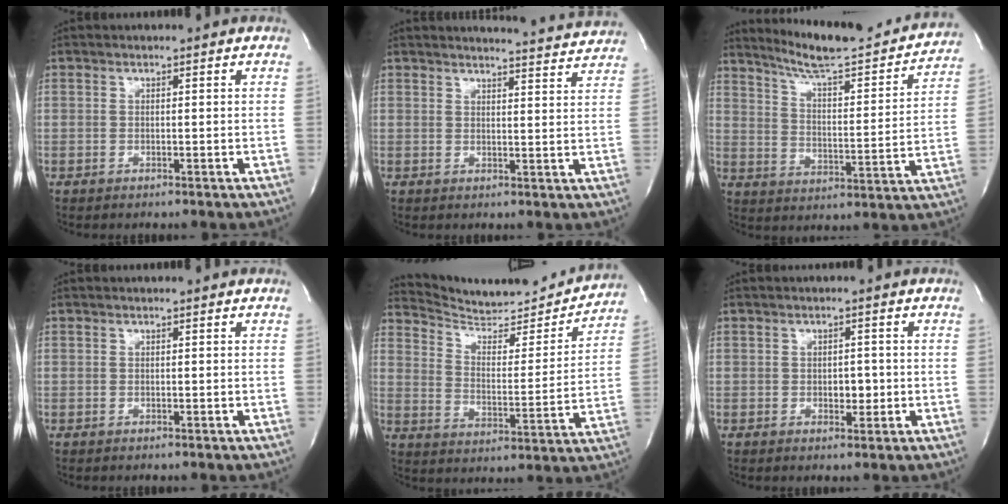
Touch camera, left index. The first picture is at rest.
{"total": 9.8, "force": [9.7, -0.5, 1.3], "torque": [-0.019, -0.031, 0.101]}
{"total": 21.2, "force": [19.2, 2.1, 8.8], "torque": [-0.132, -0.027, 0.264]}
{"total": 0.0}
{"total": 17.7, "force": [17.2, 2.5, 3.6], "torque": [-0.052, -0.035, 0.244]}
{"total": 2.2, "force": [-0.4, 1.3, 1.8], "torque": [-0.021, -0.001, -0.004]}